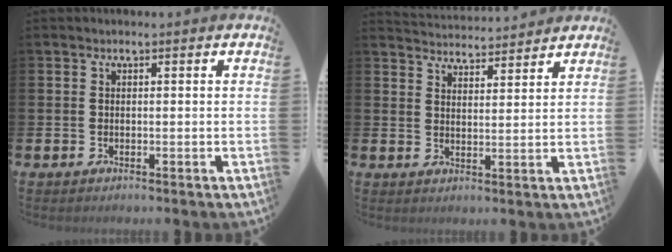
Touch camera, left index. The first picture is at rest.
{"total": 4.1, "force": [4.1, 0.2, -0.5], "torque": [0.005, -0.032, 0.073]}